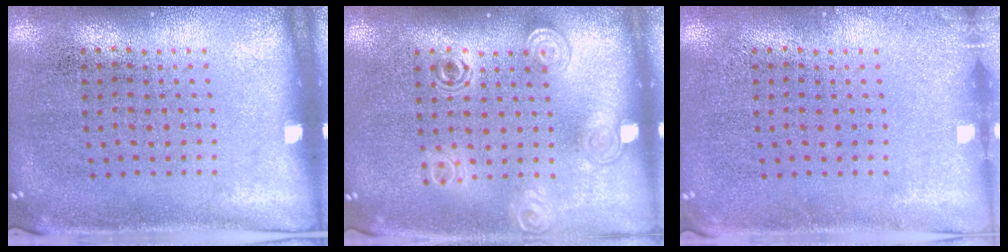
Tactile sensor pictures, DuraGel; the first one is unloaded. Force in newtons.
{"total": 1.5, "press": 1.3, "slide": 0.9}
{"total": 0.9, "press": 0.9, "slide": 0.1}